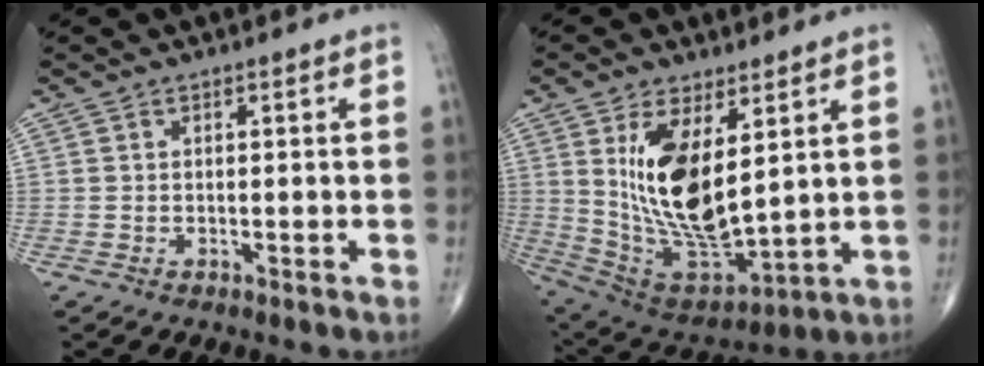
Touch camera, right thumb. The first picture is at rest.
{"total": 17.6, "force": [4.5, 7.9, 15.1], "torque": [-0.261, -0.032, 0.107]}